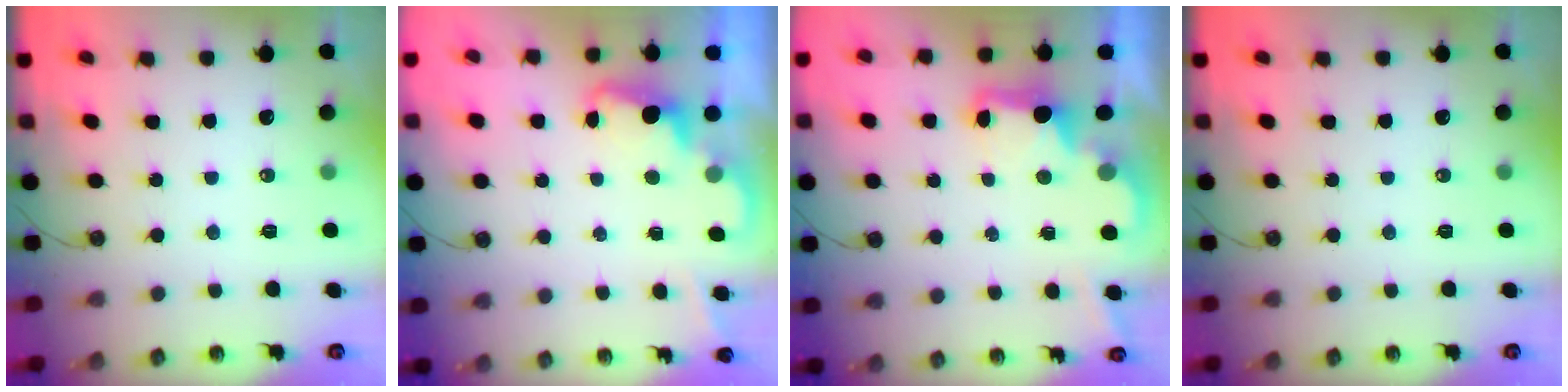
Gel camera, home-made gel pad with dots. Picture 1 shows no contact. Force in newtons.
{"total": 2.3, "press": 2.3, "slide": 0.5}
{"total": 3.0, "press": 2.9, "slide": 0.6}
{"total": 0.0}